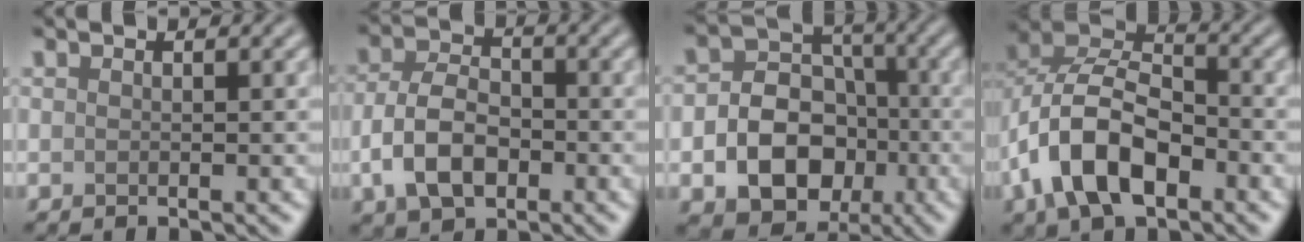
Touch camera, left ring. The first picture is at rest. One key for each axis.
{"total": 5.7, "fx": -1.8, "fy": 3.7, "fz": 4.0, "tx": -0.081, "ty": 0.002, "tz": -0.039}
{"total": 9.4, "fx": -2.6, "fy": 7.3, "fz": 5.4, "tx": -0.069, "ty": -0.015, "tz": -0.059}
{"total": 9.4, "fx": -3.6, "fy": 5.3, "fz": 6.8, "tx": -0.132, "ty": 0.011, "tz": -0.078}